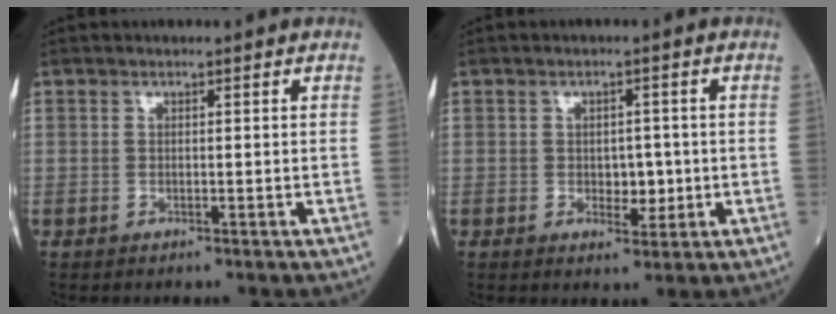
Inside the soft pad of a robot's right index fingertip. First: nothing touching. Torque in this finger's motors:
{"motor_torque": [0.04, -0.05, 0.06, 0.03]}